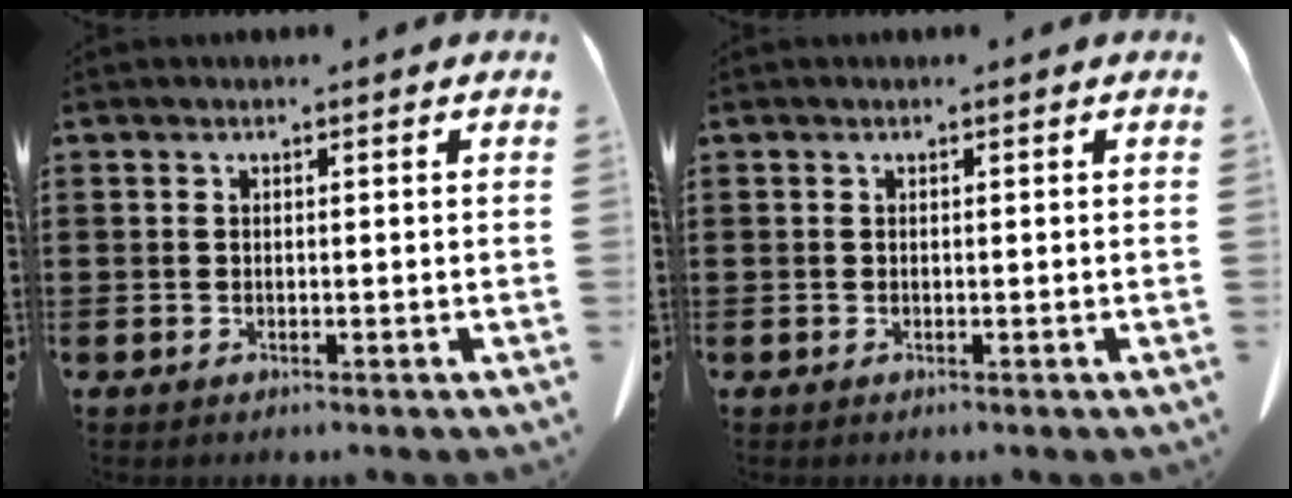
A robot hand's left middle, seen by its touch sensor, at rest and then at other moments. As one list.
[{"total": 0.0}]